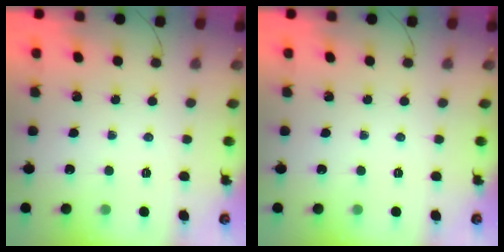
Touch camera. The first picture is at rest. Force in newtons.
{"total": 0.0}